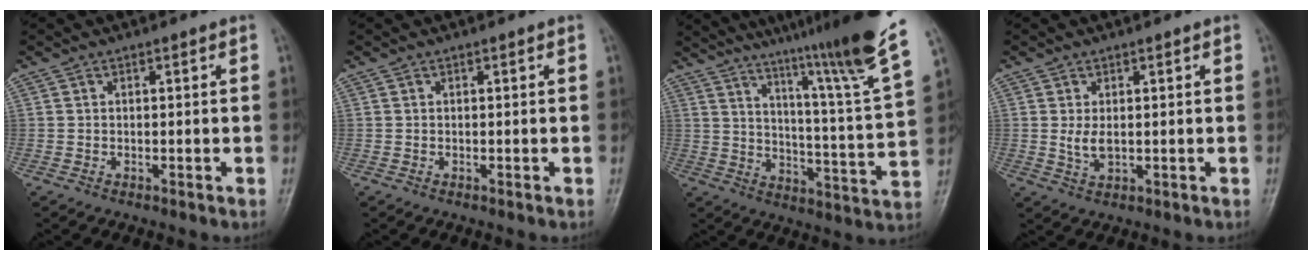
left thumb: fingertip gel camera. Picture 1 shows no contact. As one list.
[{"total": 0.0}, {"total": 23.8, "force": [17.1, 0.5, 16.6], "torque": [-0.230, -0.092, 0.244]}, {"total": 2.9, "force": [0.4, 1.5, 2.4], "torque": [-0.044, -0.010, 0.013]}]